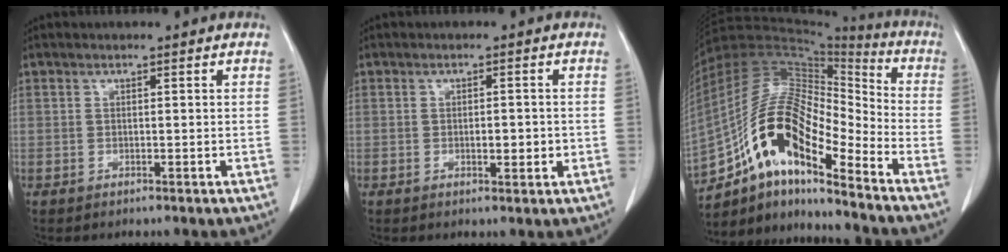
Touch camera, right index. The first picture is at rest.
{"total": 2.6, "force": [-0.5, 1.0, 2.3], "torque": [-0.038, 0.000, -0.004]}
{"total": 17.1, "force": [-10.3, 4.8, 12.8], "torque": [-0.249, 0.033, -0.181]}